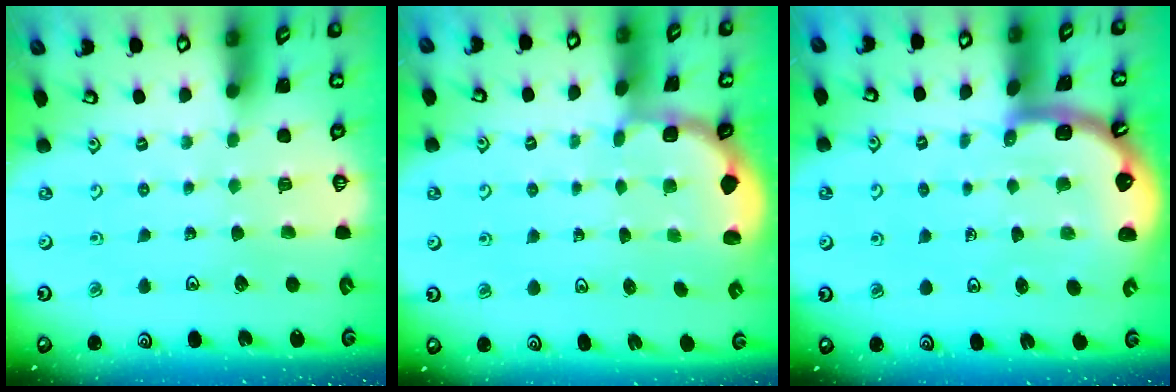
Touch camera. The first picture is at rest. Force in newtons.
{"total": 1.9, "press": 1.8, "slide": 0.7}
{"total": 4.5, "press": 4.4, "slide": 0.7}